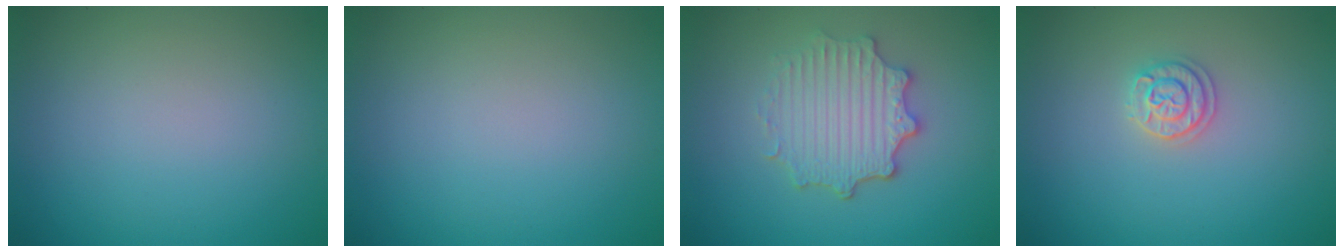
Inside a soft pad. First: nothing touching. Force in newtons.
{"total": 0.0}
{"total": 4.4, "press": 3.6, "slide": 2.5}
{"total": 1.9, "press": 1.9, "slide": 0.2}